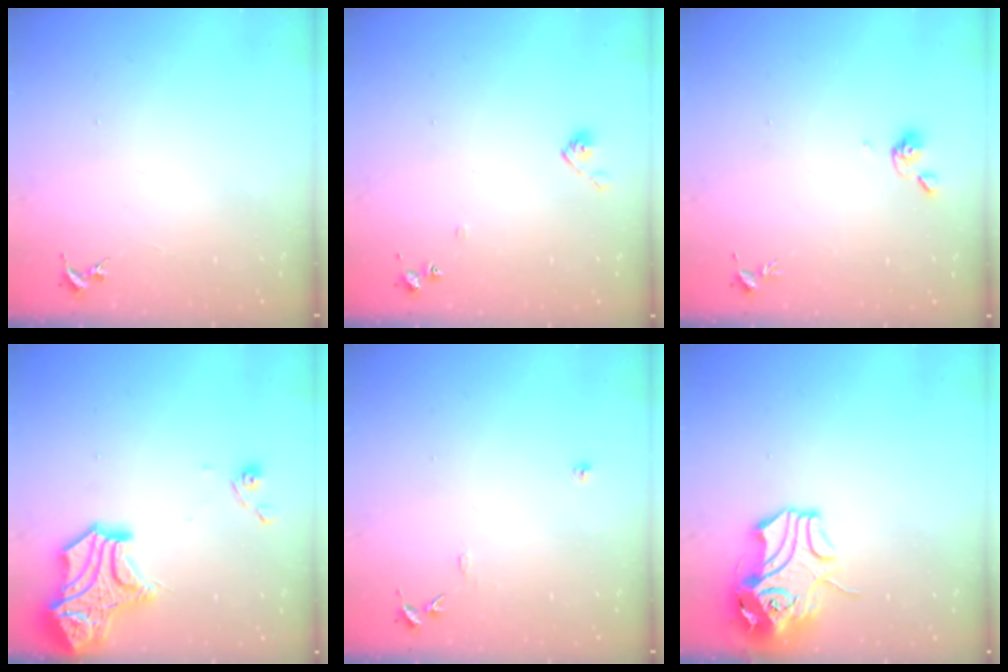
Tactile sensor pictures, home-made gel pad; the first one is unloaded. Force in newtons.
{"total": 5.4, "press": 5.4, "slide": 0.4}
{"total": 6.1, "press": 6.0, "slide": 1.2}
{"total": 16.7, "press": 16.6, "slide": 2.0}
{"total": 8.1, "press": 8.0, "slide": 0.8}
{"total": 12.4, "press": 12.2, "slide": 2.1}